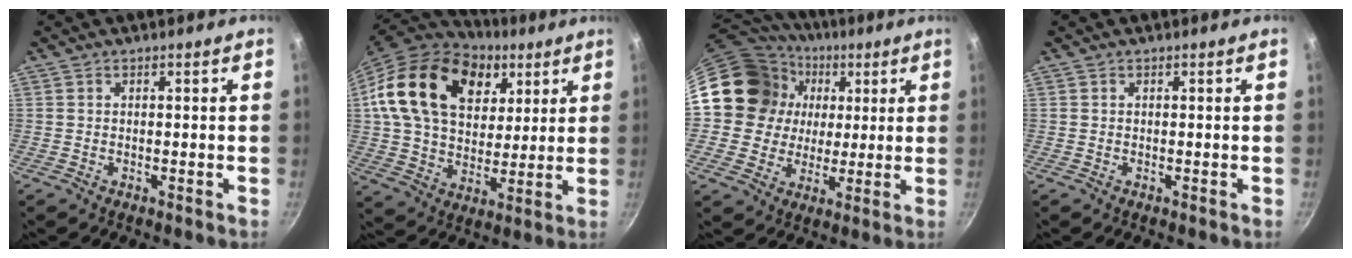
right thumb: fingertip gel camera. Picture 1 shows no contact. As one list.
[{"total": 24.5, "force": [9.6, 16.8, 15.0], "torque": [-0.238, -0.008, 0.164]}, {"total": 18.1, "force": [3.4, 16.4, 6.7], "torque": [-0.105, 0.016, 0.057]}, {"total": 0.0}]